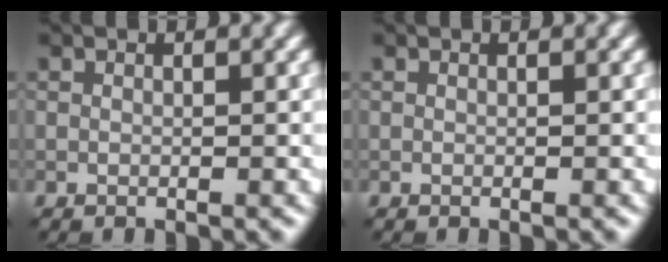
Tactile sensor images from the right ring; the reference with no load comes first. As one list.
[{"total": 0.0}]